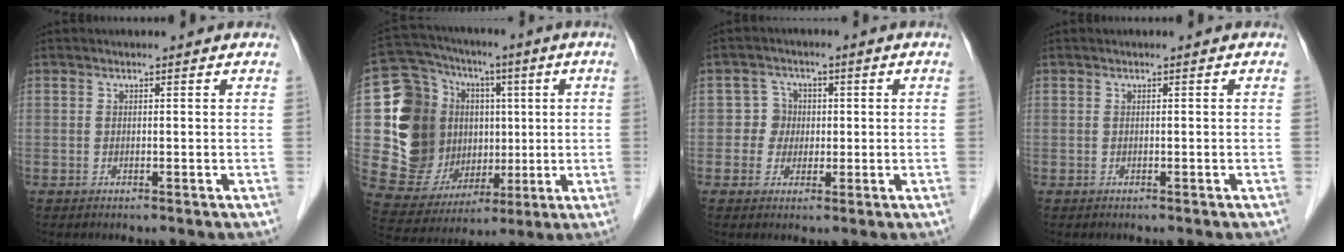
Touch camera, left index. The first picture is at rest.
{"total": 20.3, "force": [0.8, 15.9, 12.5], "torque": [-0.221, 0.047, 0.044]}
{"total": 3.6, "force": [-0.3, 3.6, 0.2], "torque": [0.005, 0.008, -0.004]}
{"total": 0.0}